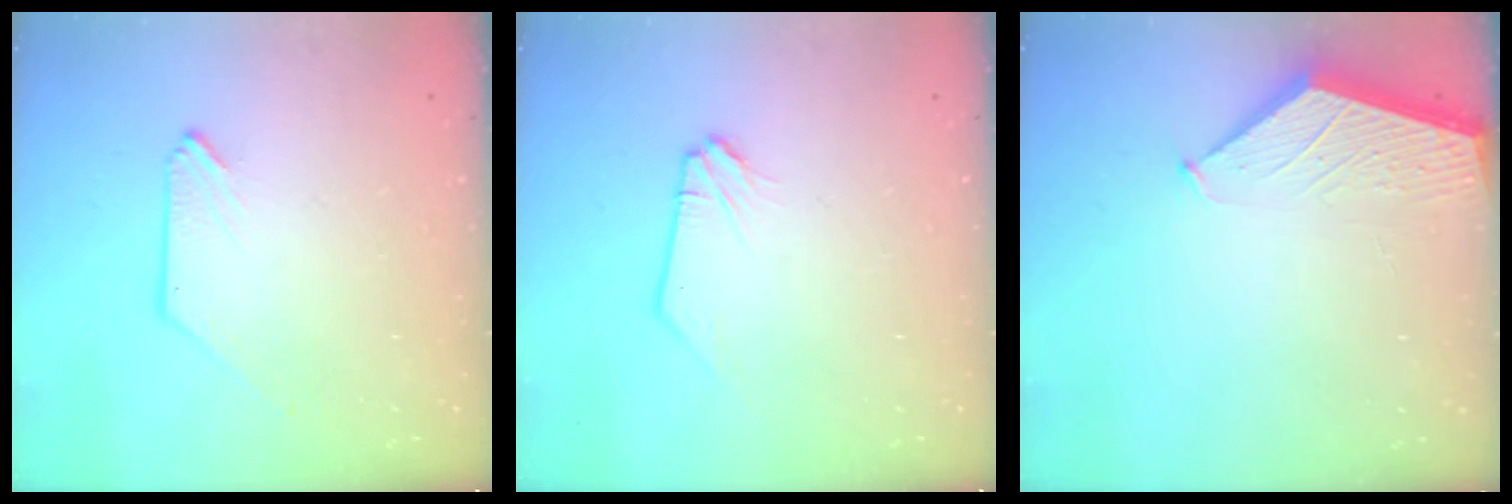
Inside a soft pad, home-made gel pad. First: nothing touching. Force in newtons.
{"total": 0.0}
{"total": 1.9, "press": 1.9, "slide": 0.2}